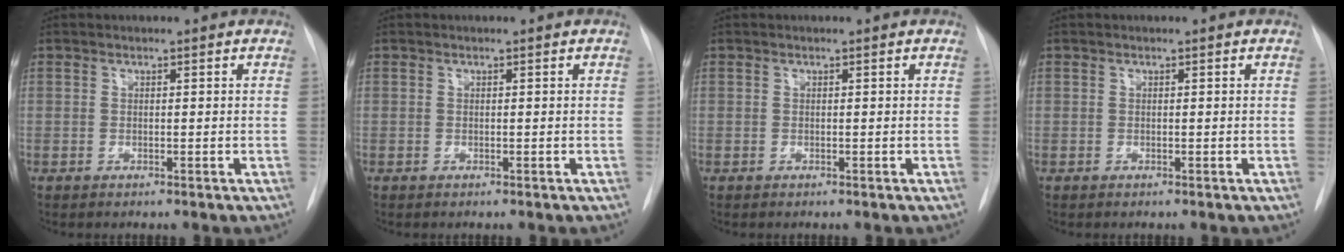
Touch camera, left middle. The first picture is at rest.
{"total": 0.0}
{"total": 0.0}
{"total": 0.0}